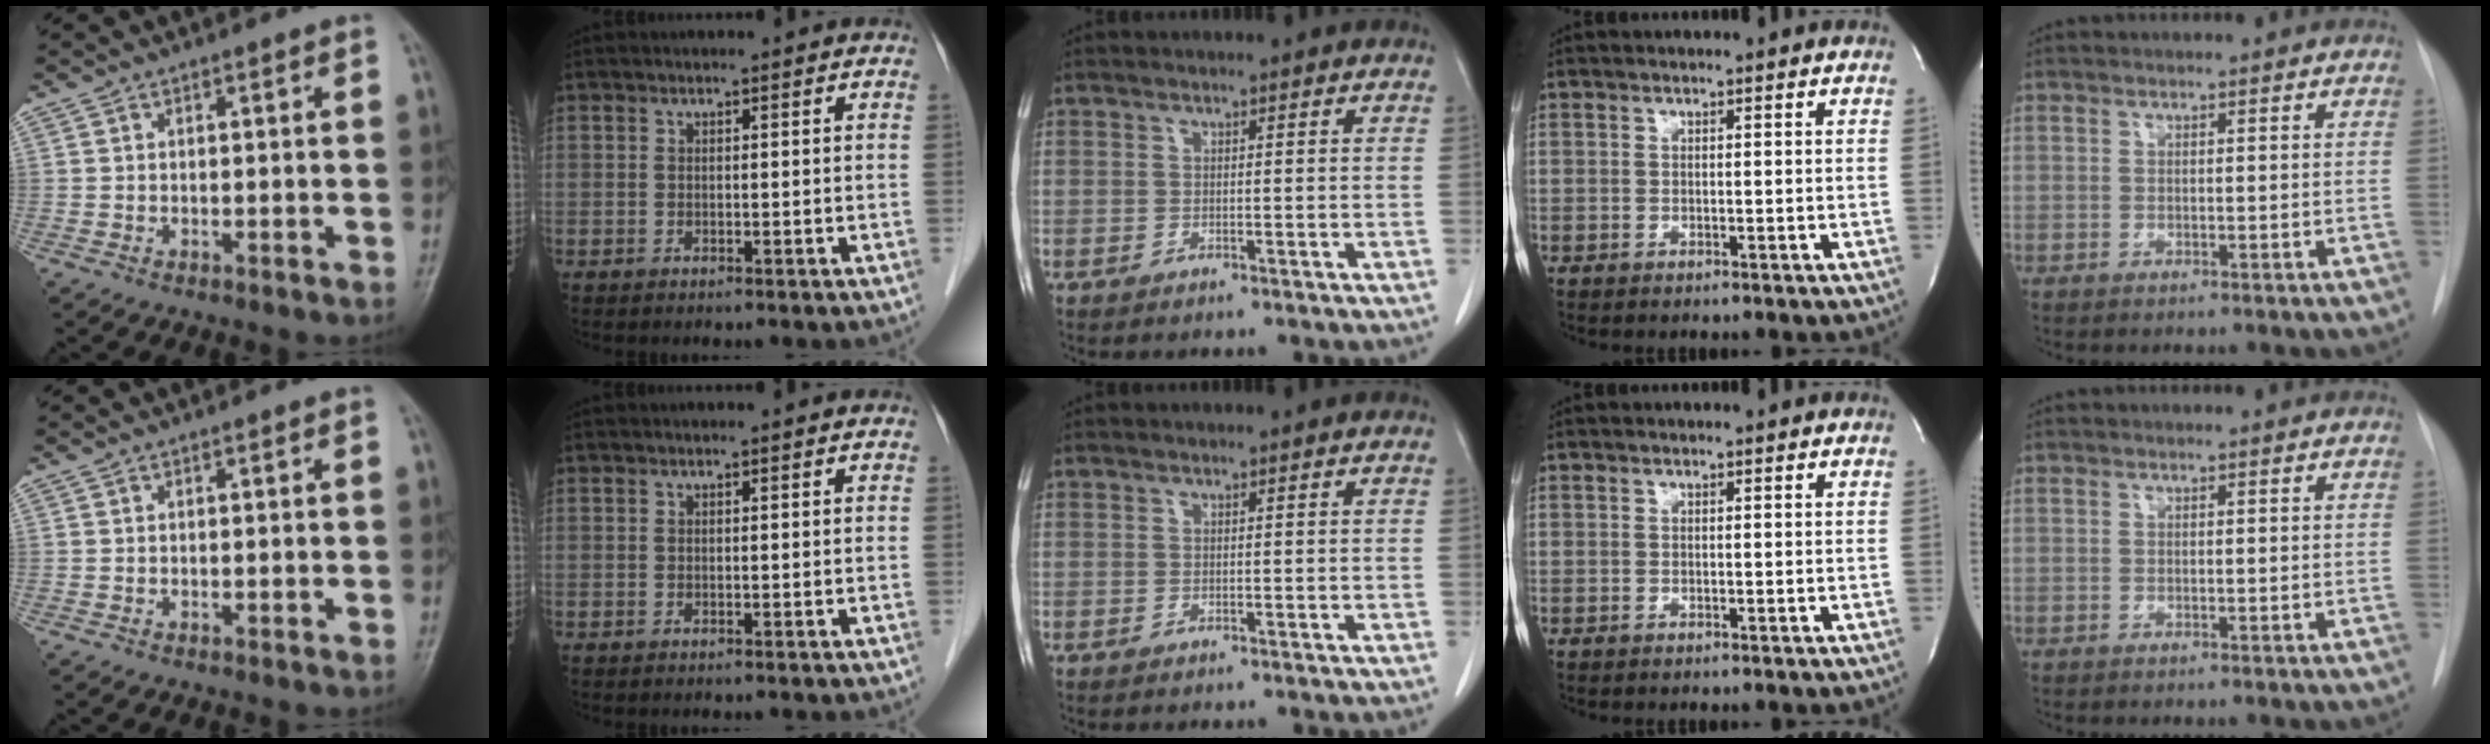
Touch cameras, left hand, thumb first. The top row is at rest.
{}